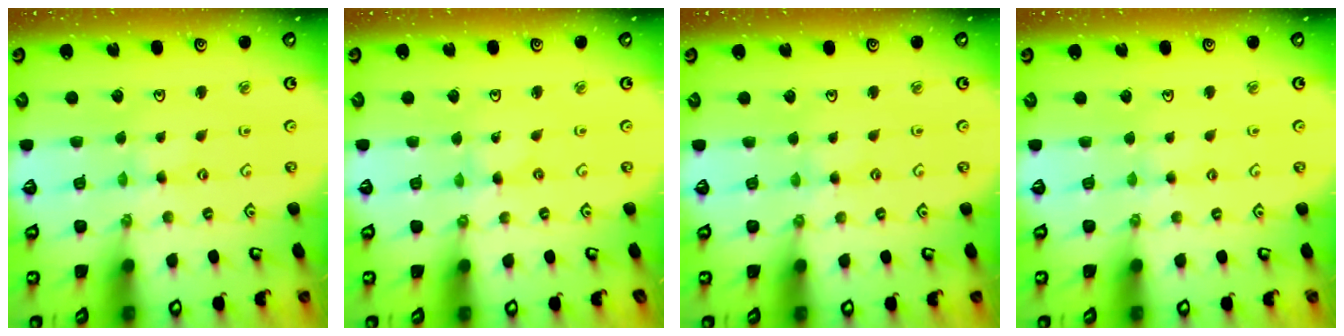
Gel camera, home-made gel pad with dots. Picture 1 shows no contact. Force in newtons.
{"total": 0.0}
{"total": 1.3, "press": 1.2, "slide": 0.3}
{"total": 1.9, "press": 1.9, "slide": 0.2}